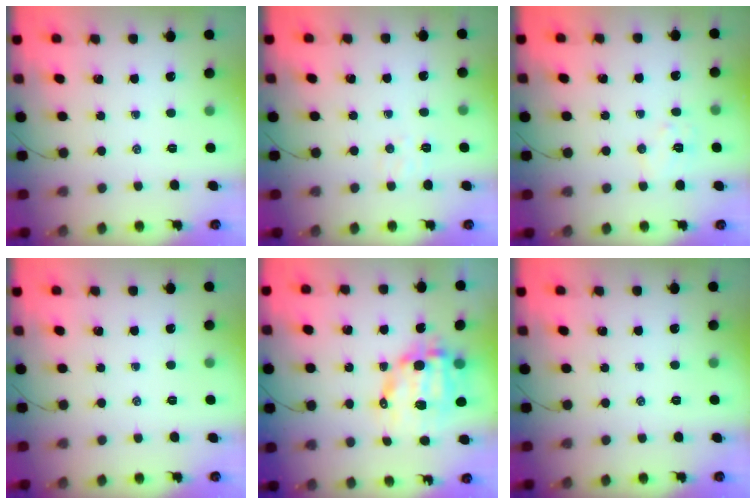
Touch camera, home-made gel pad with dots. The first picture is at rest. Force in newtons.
{"total": 4.1, "press": 4.0, "slide": 0.8}
{"total": 6.0, "press": 6.0, "slide": 0.7}
{"total": 0.0}
{"total": 12.1, "press": 11.8, "slide": 2.5}
{"total": 0.0}